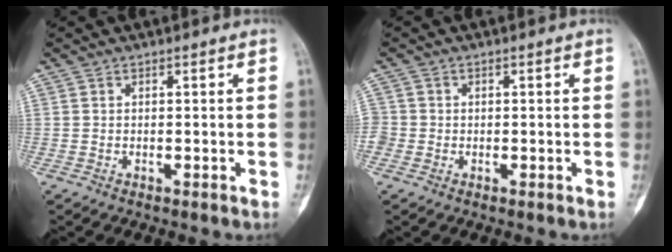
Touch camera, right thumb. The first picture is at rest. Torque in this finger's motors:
{"motor_torque": [0.10, 0.27, 0.89, -0.20, -0.01]}